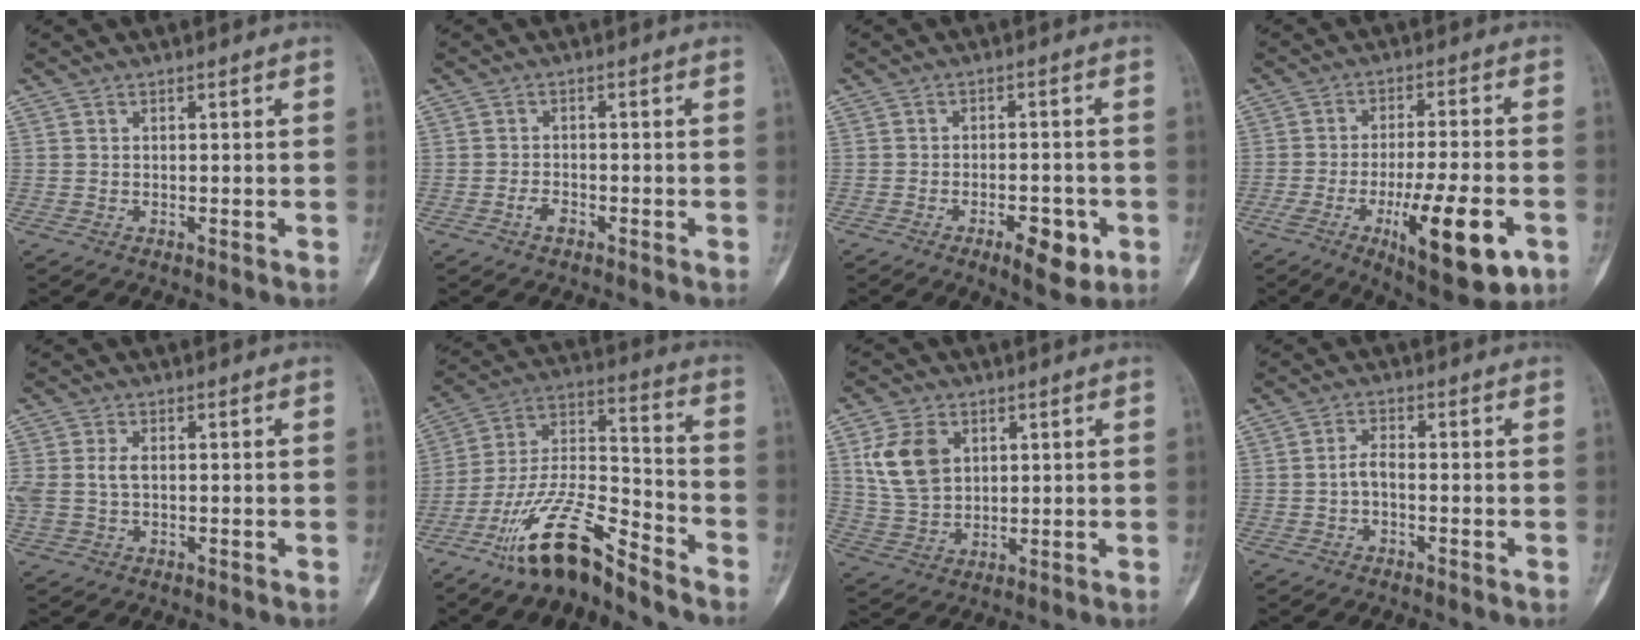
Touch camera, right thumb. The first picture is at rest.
{"total": 2.0, "force": [-1.3, 1.0, 1.1], "torque": [-0.022, 0.008, -0.026]}
{"total": 7.3, "force": [-3.3, 2.9, 5.8], "torque": [-0.071, 0.012, -0.043]}
{"total": 17.1, "force": [-6.2, 4.6, 15.2], "torque": [-0.241, 0.011, -0.084]}
{"total": 5.1, "force": [0.1, 3.2, 3.9], "torque": [-0.106, 0.011, 0.005]}
{"total": 16.3, "force": [-12.0, 4.5, 10.0], "torque": [-0.183, 0.084, -0.227]}
{"total": 10.2, "force": [3.3, 7.2, 6.3], "torque": [-0.109, -0.009, 0.072]}
{"total": 2.5, "force": [-0.8, 1.1, 2.1], "torque": [-0.040, 0.011, -0.019]}